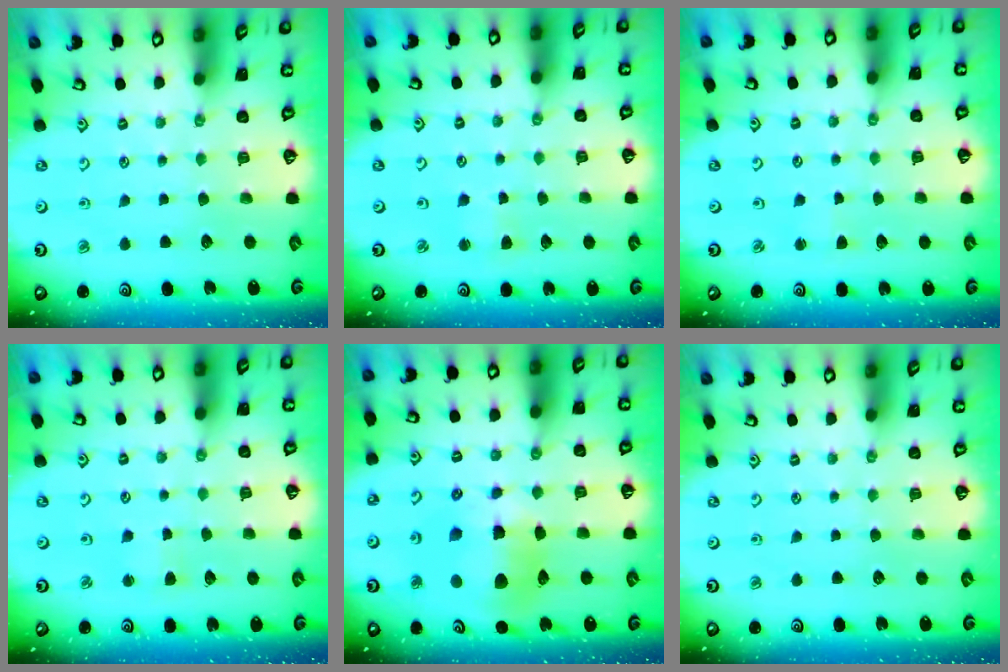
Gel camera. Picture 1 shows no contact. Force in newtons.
{"total": 2.0, "press": 1.9, "slide": 0.6}
{"total": 1.4, "press": 1.3, "slide": 0.3}
{"total": 2.3, "press": 2.3, "slide": 0.4}
{"total": 14.7, "press": 14.5, "slide": 1.9}
{"total": 0.0}